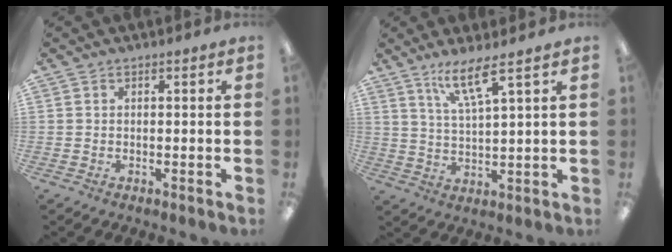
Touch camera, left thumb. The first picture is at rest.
{"total": 8.0, "force": [5.7, 1.0, 5.6], "torque": [-0.107, -0.021, 0.096]}